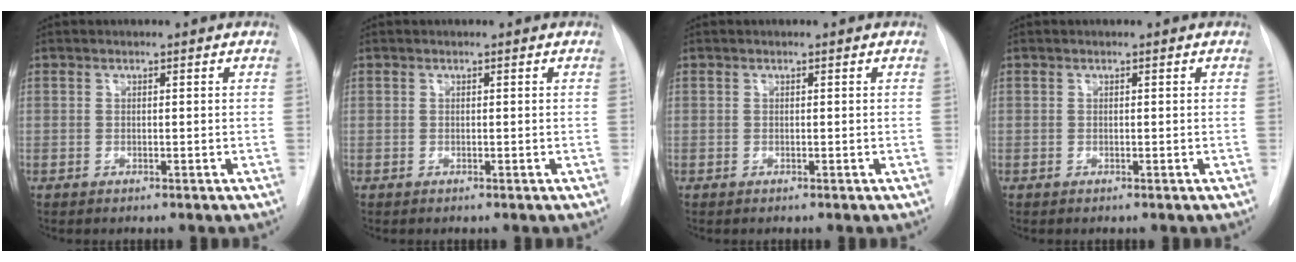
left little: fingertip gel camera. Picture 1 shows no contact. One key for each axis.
{"total": 0.0}
{"total": 0.0}
{"total": 0.0}